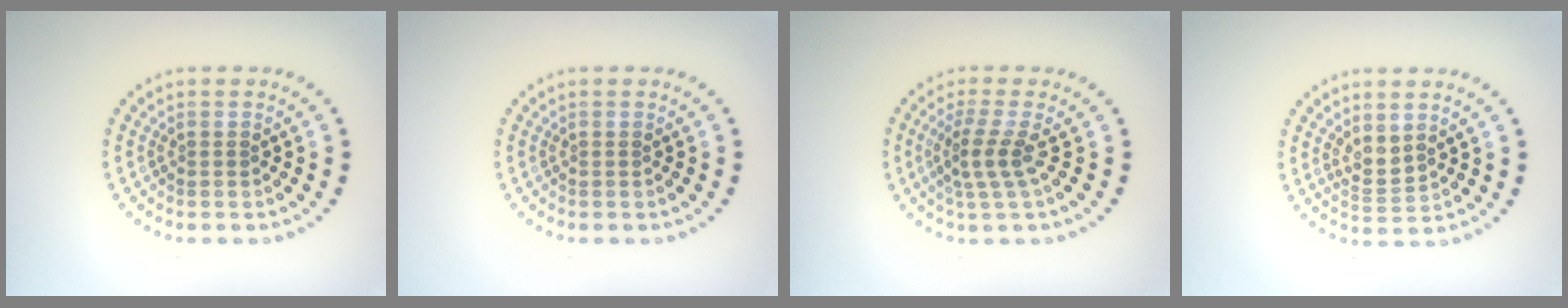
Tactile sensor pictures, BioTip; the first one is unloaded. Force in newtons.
{"total": 0.0}
{"total": 2.5, "press": 1.9, "slide": 1.7}
{"total": 2.2, "press": 1.6, "slide": 1.5}